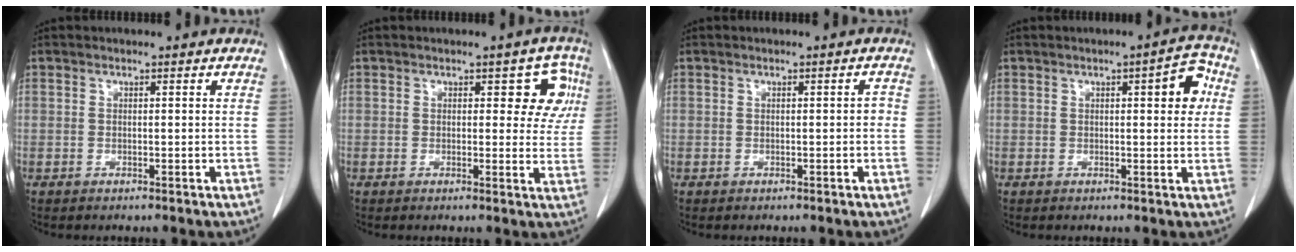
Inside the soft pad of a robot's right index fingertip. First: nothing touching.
{"total": 5.9, "force": [1.8, 3.4, 4.4], "torque": [-0.024, 0.018, 0.016]}
{"total": 0.9, "force": [-0.2, 0.4, 0.8], "torque": [-0.007, 0.003, -0.002]}
{"total": 5.2, "force": [1.3, 1.5, 4.9], "torque": [-0.058, 0.011, 0.011]}